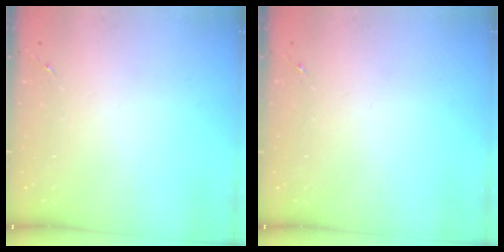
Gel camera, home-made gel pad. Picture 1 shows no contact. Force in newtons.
{"total": 0.0}